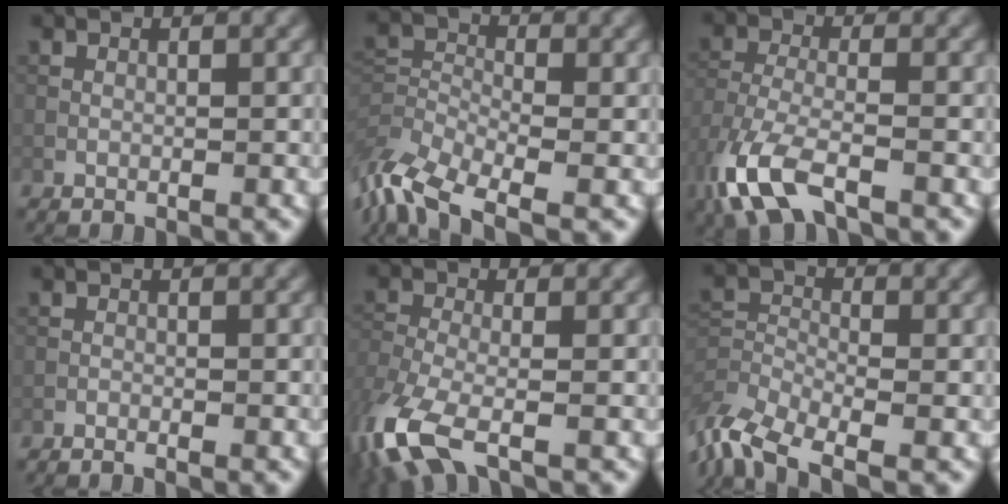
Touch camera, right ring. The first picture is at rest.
{"total": 8.4, "force": [-6.1, 3.3, 4.8], "torque": [-0.103, -0.010, -0.122]}
{"total": 7.6, "force": [-4.6, 2.9, 5.2], "torque": [-0.129, -0.017, -0.101]}
{"total": 0.8, "force": [-0.7, -0.1, 0.3], "torque": [-0.011, 0.003, -0.016]}
{"total": 7.9, "force": [-4.7, 3.0, 5.6], "torque": [-0.141, -0.021, -0.099]}
{"total": 7.7, "force": [-5.8, 2.9, 4.2], "torque": [-0.087, -0.011, -0.118]}